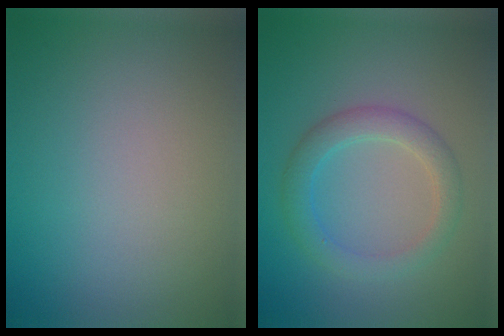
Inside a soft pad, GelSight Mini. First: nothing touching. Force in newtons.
{"total": 3.1, "press": 3.1, "slide": 0.1}